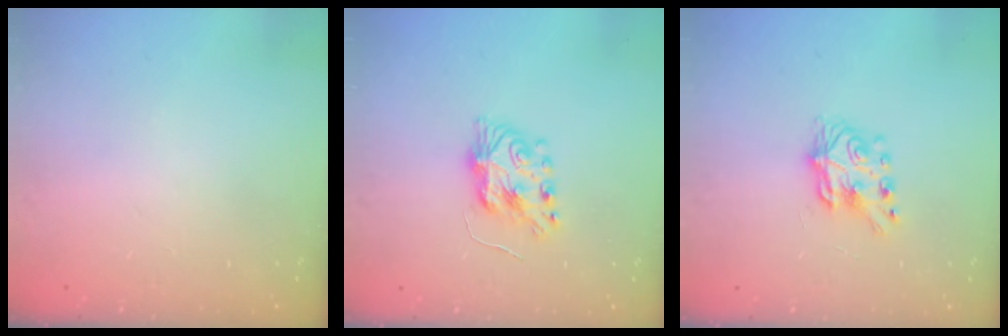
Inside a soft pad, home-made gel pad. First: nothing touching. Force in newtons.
{"total": 8.7, "press": 8.6, "slide": 0.6}
{"total": 7.2, "press": 7.2, "slide": 0.4}